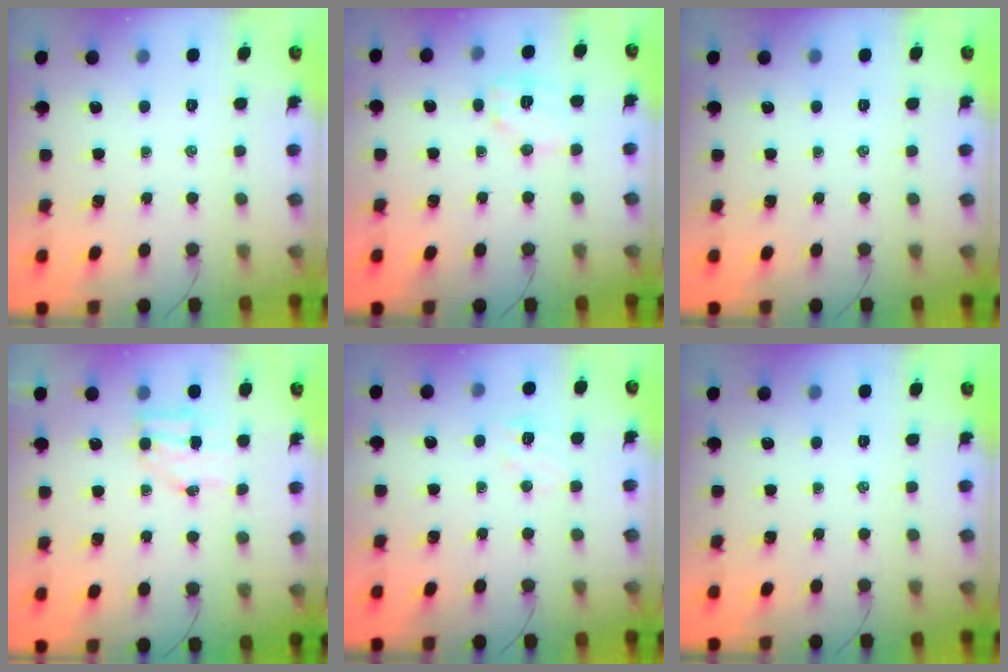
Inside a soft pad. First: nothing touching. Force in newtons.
{"total": 7.7, "press": 7.7, "slide": 0.7}
{"total": 0.0}
{"total": 5.6, "press": 5.6, "slide": 0.6}
{"total": 6.4, "press": 6.3, "slide": 1.3}
{"total": 0.0}